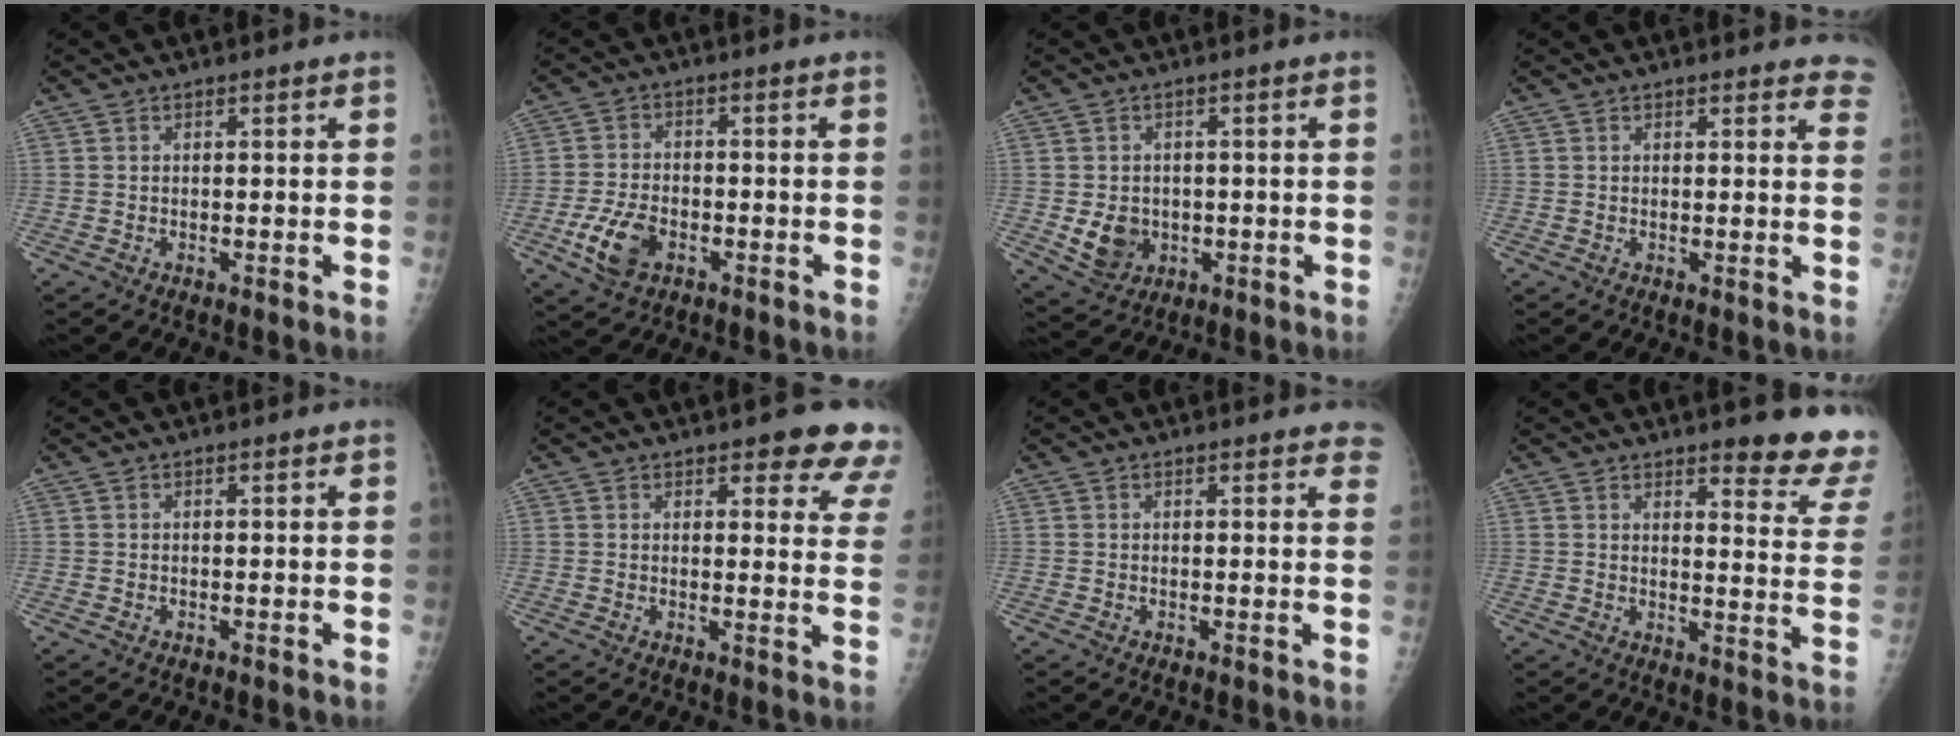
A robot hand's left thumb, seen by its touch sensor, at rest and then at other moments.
{"total": 7.5, "force": [-3.2, 4.6, 4.9], "torque": [-0.095, 0.011, -0.056]}
{"total": 6.2, "force": [-1.0, 5.3, 3.0], "torque": [-0.029, 0.002, -0.001]}
{"total": 4.7, "force": [4.3, 1.7, 1.1], "torque": [0.022, -0.019, 0.022]}
{"total": 0.0}
{"total": 10.4, "force": [8.1, 3.6, 5.5], "torque": [-0.015, -0.039, 0.072]}
{"total": 3.2, "force": [2.8, 1.2, 1.2], "torque": [0.014, -0.008, 0.014]}
{"total": 12.5, "force": [11.1, 2.0, 5.3], "torque": [-0.031, -0.096, 0.113]}